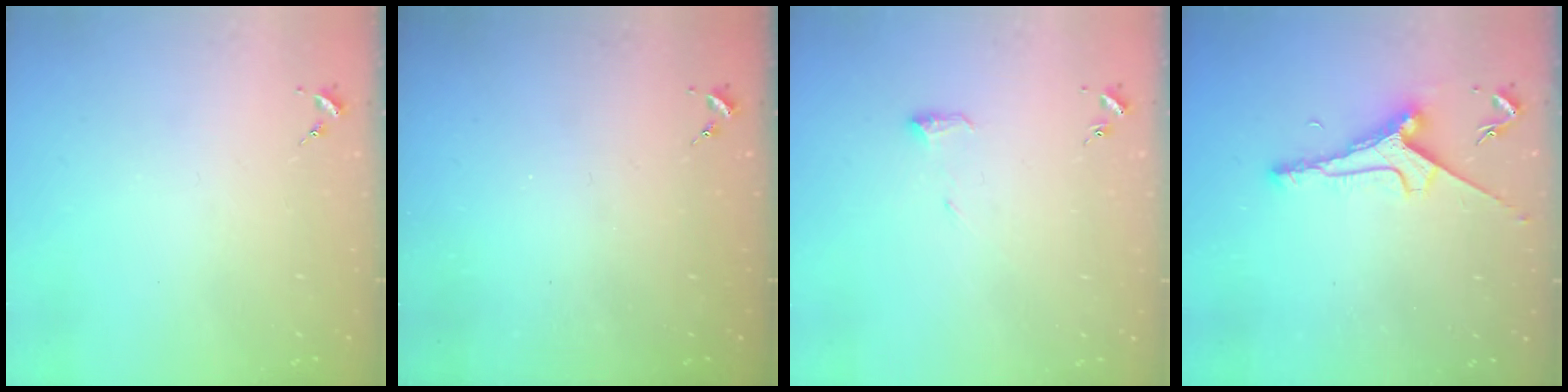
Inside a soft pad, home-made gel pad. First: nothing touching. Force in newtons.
{"total": 0.0}
{"total": 6.6, "press": 6.5, "slide": 1.3}
{"total": 8.1, "press": 8.1, "slide": 0.7}